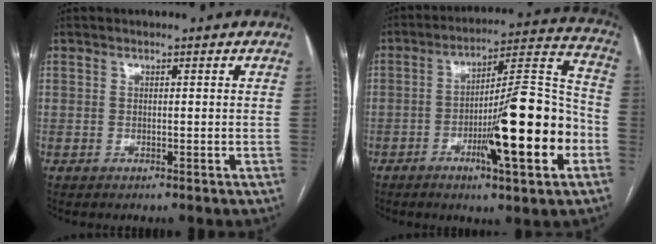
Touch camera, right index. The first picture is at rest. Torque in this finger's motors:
{"motor_torque": [2.14, 0.00, 1.05, 0.21]}